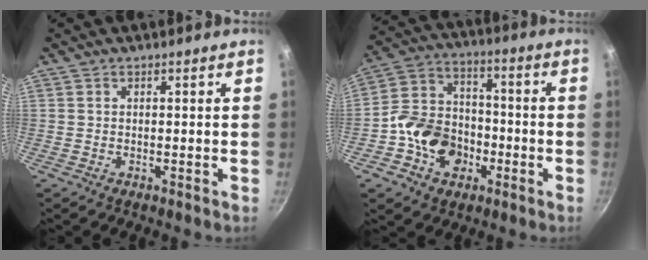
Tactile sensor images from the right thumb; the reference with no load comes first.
{"total": 14.0, "force": [-4.6, 11.0, 7.4], "torque": [-0.107, 0.045, -0.091]}